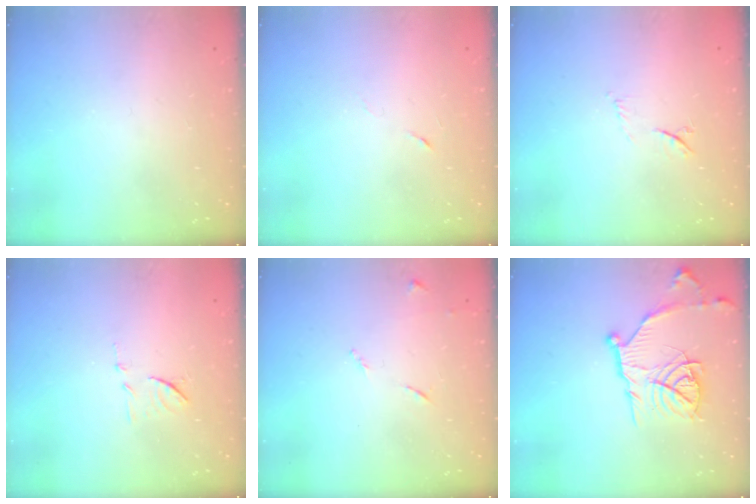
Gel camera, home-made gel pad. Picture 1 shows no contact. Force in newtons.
{"total": 2.9, "press": 2.7, "slide": 1.0}
{"total": 4.7, "press": 4.6, "slide": 1.2}
{"total": 8.1, "press": 8.0, "slide": 0.7}
{"total": 6.3, "press": 6.3, "slide": 0.6}
{"total": 15.2, "press": 15.2, "slide": 1.1}